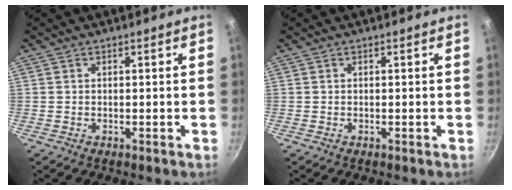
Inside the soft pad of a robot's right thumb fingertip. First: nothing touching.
{"total": 0.0}